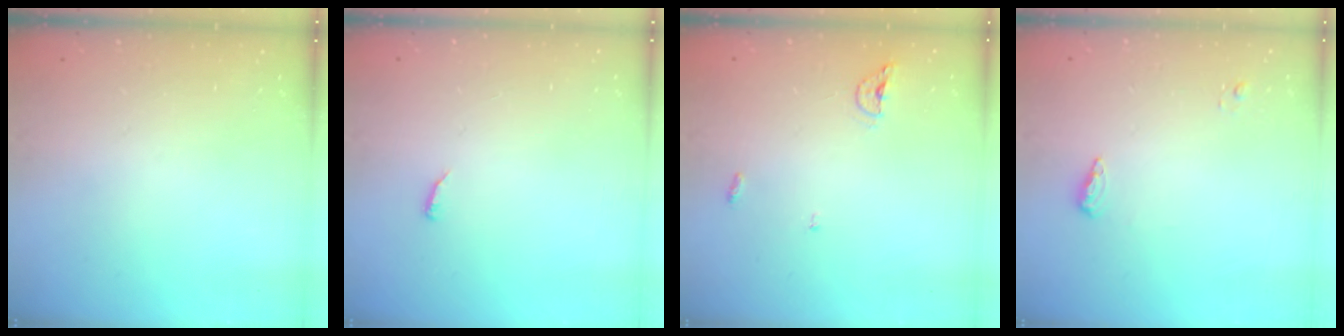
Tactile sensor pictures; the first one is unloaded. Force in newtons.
{"total": 4.3, "press": 4.2, "slide": 0.6}
{"total": 4.4, "press": 4.3, "slide": 1.0}
{"total": 5.6, "press": 5.4, "slide": 1.2}